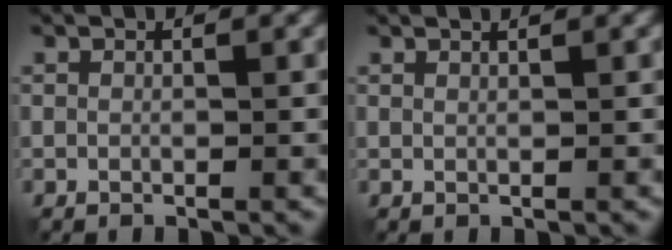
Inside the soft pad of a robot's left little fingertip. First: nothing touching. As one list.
[{"total": 1.0, "force": [0.8, 0.2, 0.5], "torque": [-0.003, 0.003, 0.002]}]